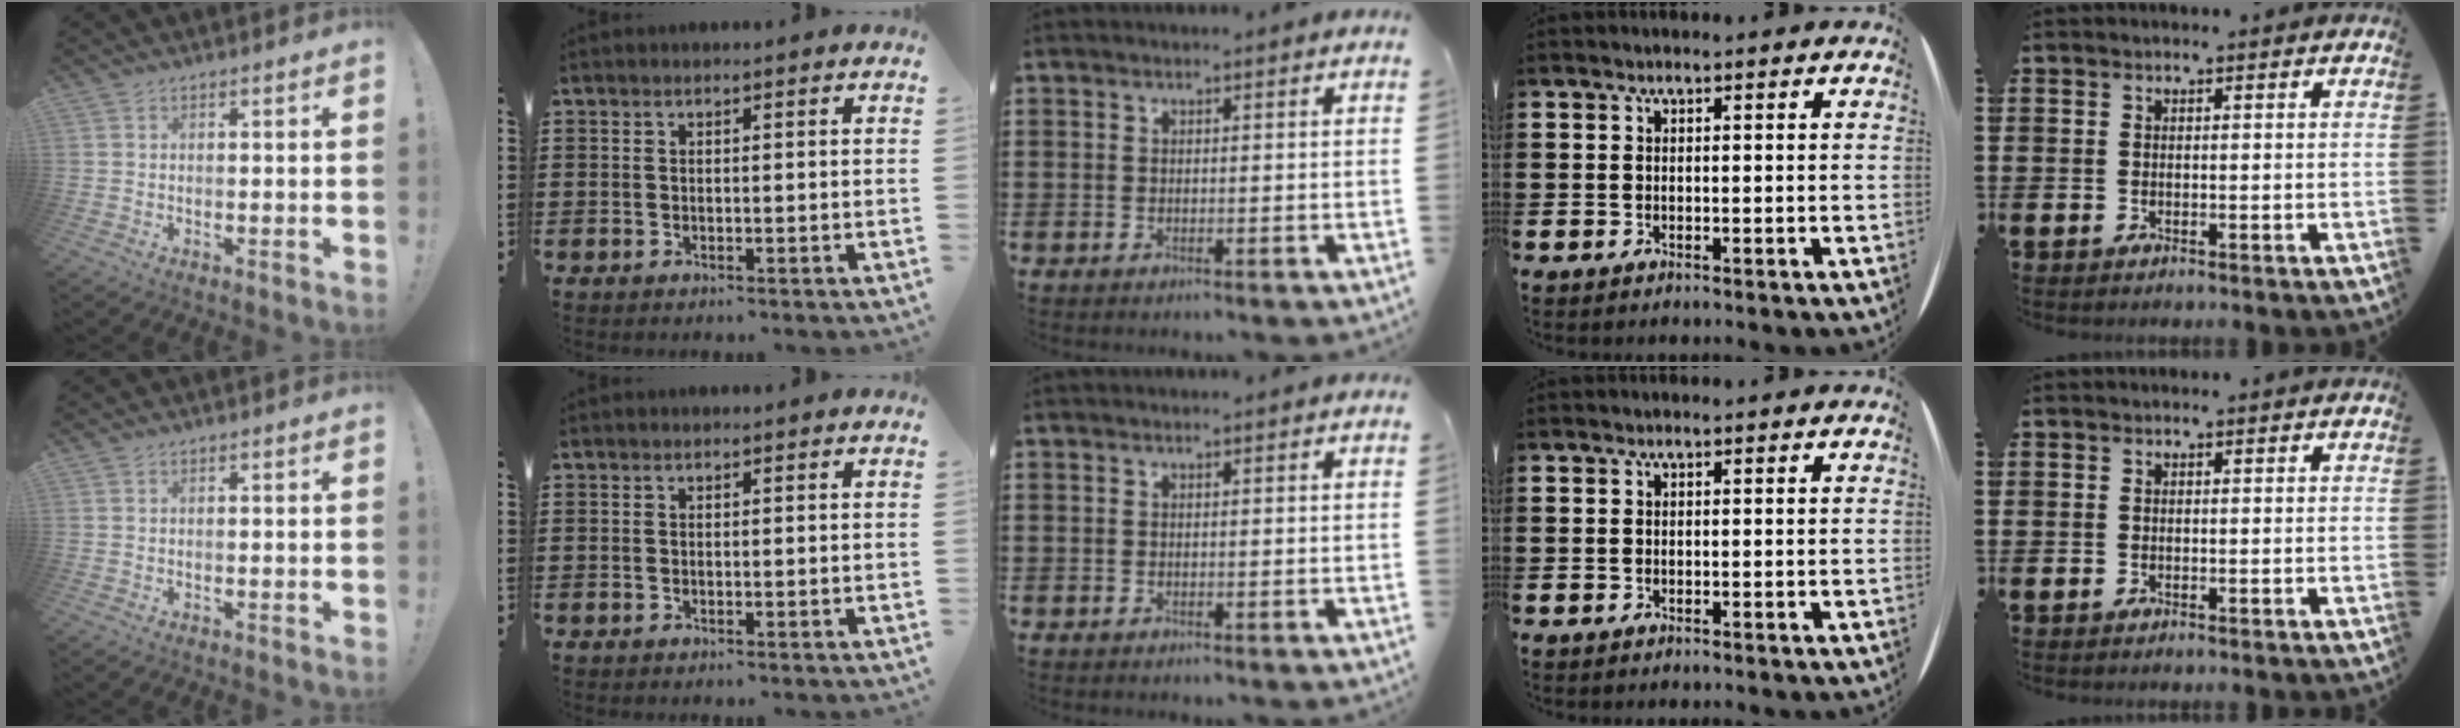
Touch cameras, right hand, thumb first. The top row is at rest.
{}